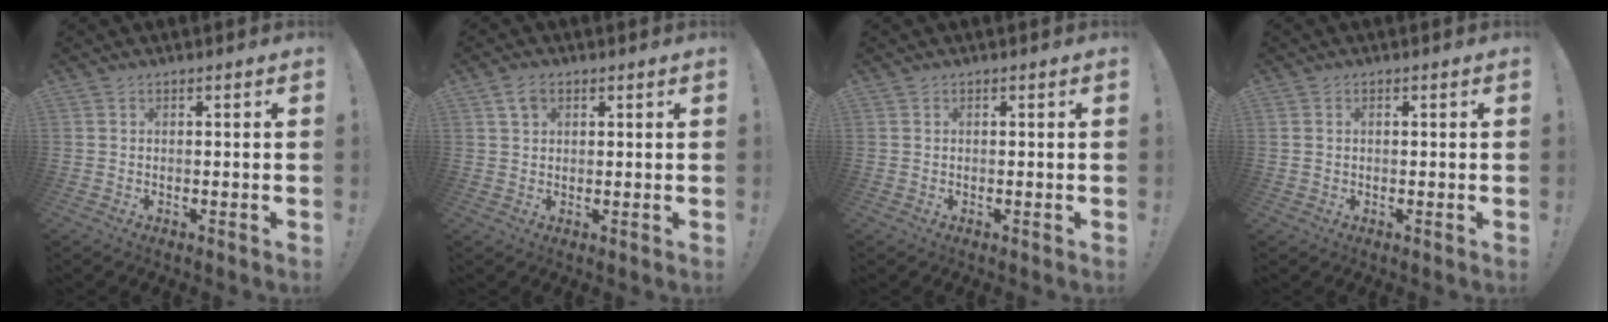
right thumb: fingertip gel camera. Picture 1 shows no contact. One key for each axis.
{"total": 3.7, "fx": 1.8, "fy": 2.5, "fz": 2.1, "tx": -0.036, "ty": 0.003, "tz": 0.034}
{"total": 0.0}
{"total": 1.0, "fx": 0.3, "fy": 0.9, "fz": 0.3, "tx": -0.010, "ty": 0.006, "tz": 0.006}